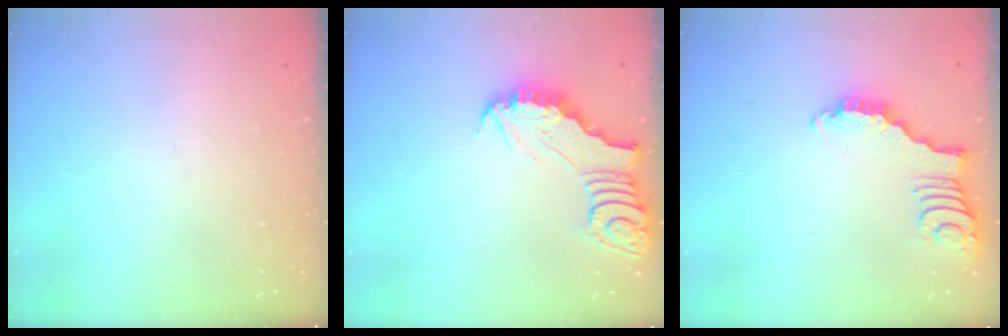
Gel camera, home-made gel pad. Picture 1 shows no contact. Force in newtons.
{"total": 3.4, "press": 3.3, "slide": 0.5}
{"total": 2.9, "press": 2.8, "slide": 0.4}